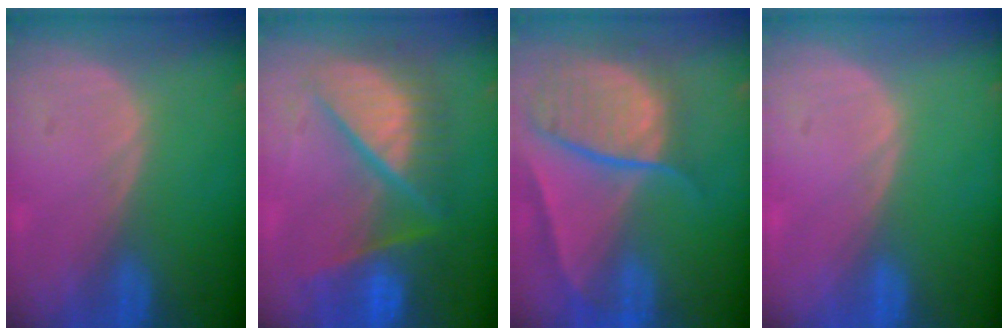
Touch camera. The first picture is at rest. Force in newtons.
{"total": 11.1, "press": 11.0, "slide": 1.3}
{"total": 10.4, "press": 8.8, "slide": 5.6}
{"total": 0.0}